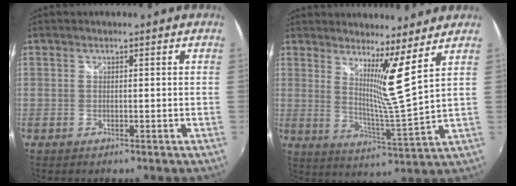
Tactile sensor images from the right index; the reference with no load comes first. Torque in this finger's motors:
{"motor_torque": [0.07, 0.20, 0.36, 0.04]}